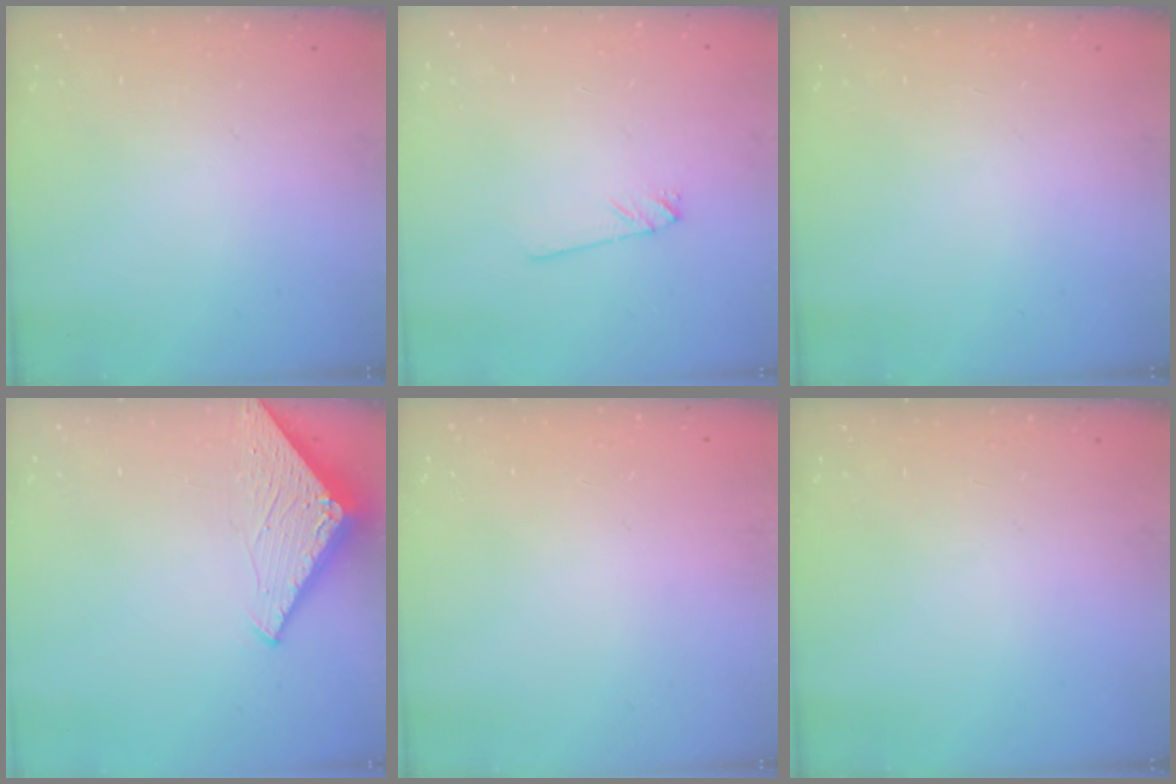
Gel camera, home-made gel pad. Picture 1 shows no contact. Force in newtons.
{"total": 0.8, "press": 0.8, "slide": 0.1}
{"total": 0.0}
{"total": 2.9, "press": 2.9, "slide": 0.2}
{"total": 0.0}
{"total": 0.0}